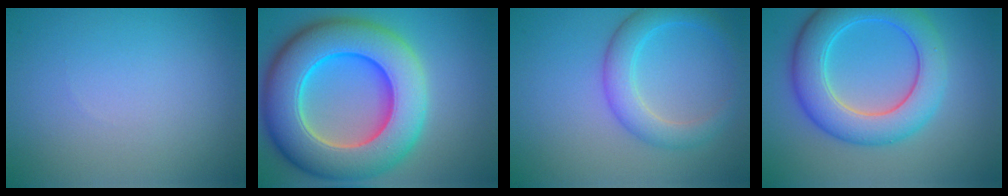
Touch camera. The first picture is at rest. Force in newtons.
{"total": 13.2, "press": 13.1, "slide": 2.1}
{"total": 3.8, "press": 3.8, "slide": 0.0}
{"total": 7.5, "press": 7.5, "slide": 0.1}